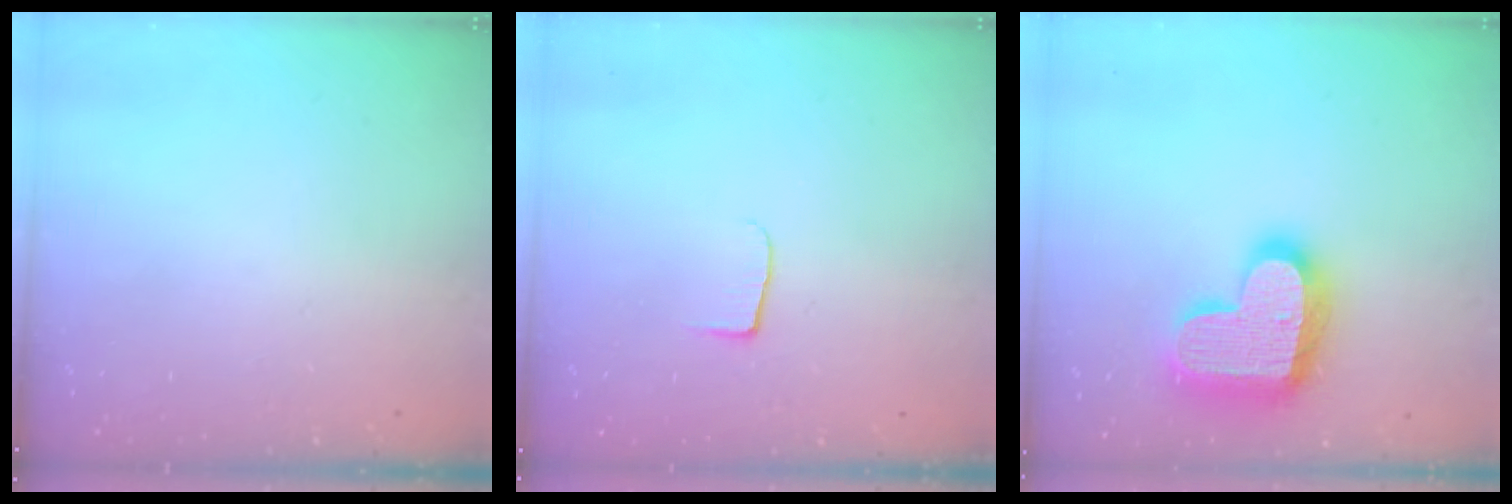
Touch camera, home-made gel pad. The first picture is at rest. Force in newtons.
{"total": 5.0, "press": 4.9, "slide": 0.6}
{"total": 21.4, "press": 21.4, "slide": 1.3}